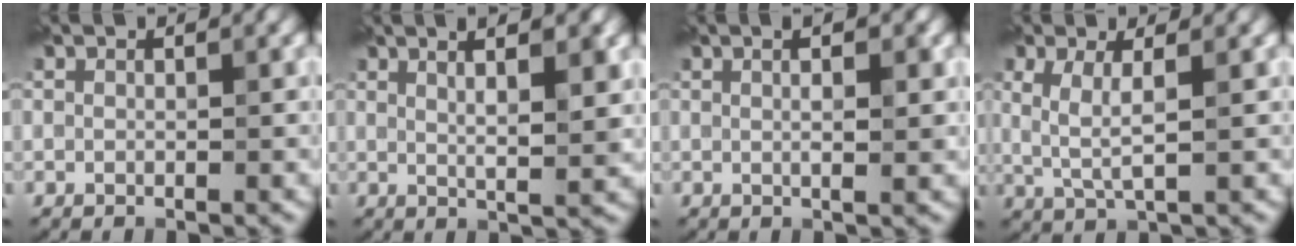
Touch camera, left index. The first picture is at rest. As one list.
[{"total": 5.4, "force": [2.3, 1.4, 4.6], "torque": [-0.047, 0.015, 0.018]}, {"total": 2.5, "force": [0.5, 0.7, 2.3], "torque": [-0.025, -0.002, 0.010]}, {"total": 2.6, "force": [0.5, 0.4, 2.5], "torque": [-0.063, -0.003, 0.015]}]